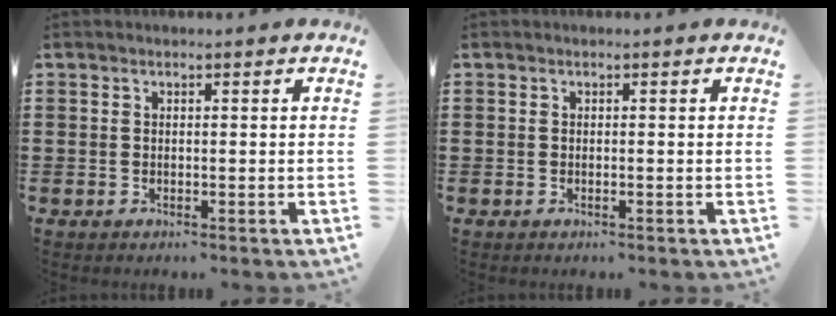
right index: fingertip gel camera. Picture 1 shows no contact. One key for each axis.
{"total": 0.0}